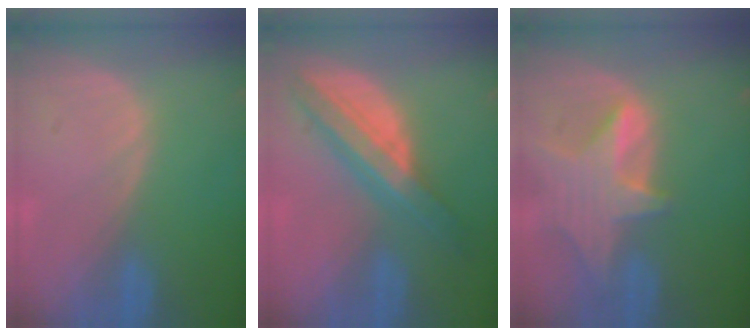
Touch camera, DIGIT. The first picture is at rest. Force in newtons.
{"total": 8.5, "press": 8.5, "slide": 0.5}
{"total": 7.9, "press": 7.3, "slide": 3.1}